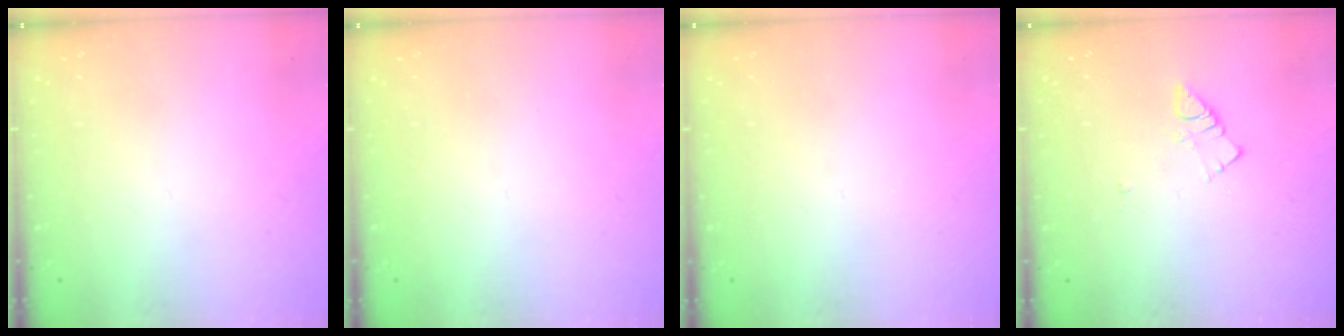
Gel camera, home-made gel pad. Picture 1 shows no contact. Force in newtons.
{"total": 0.0}
{"total": 0.0}
{"total": 5.2, "press": 5.1, "slide": 0.8}